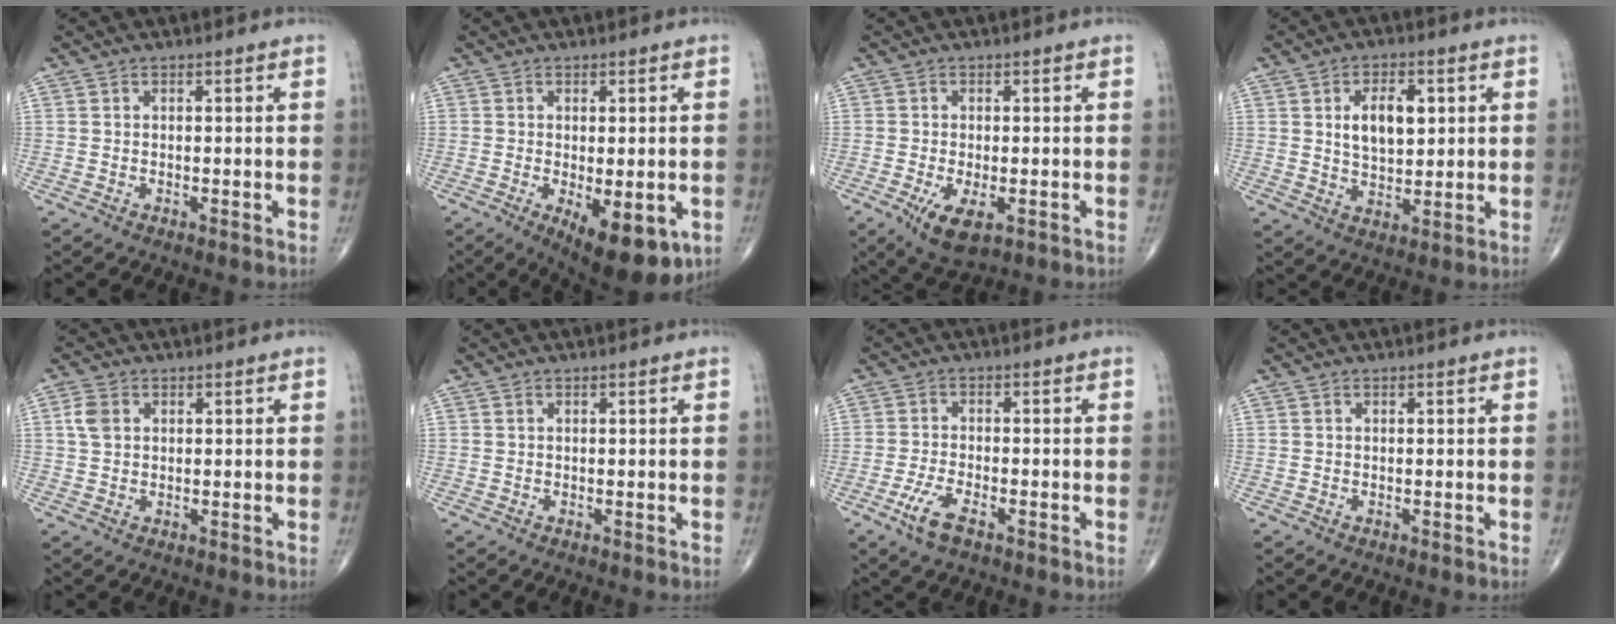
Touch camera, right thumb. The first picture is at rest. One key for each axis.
{"total": 11.8, "fx": -4.3, "fy": 4.8, "fz": 9.9, "tx": -0.127, "ty": -0.016, "tz": -0.053}
{"total": 6.5, "fx": -2.4, "fy": 2.9, "fz": 5.3, "tx": -0.093, "ty": -0.013, "tz": -0.034}
{"total": 8.6, "fx": 2.1, "fy": 4.9, "fz": 6.8, "tx": -0.089, "ty": -0.008, "tz": 0.040}
{"total": 3.2, "fx": 0.9, "fy": 2.3, "fz": 1.9, "tx": -0.039, "ty": 0.004, "tz": 0.018}
{"total": 0.0}
{"total": 5.2, "fx": -2.9, "fy": 1.9, "fz": 3.9, "tx": -0.086, "ty": 0.007, "tz": -0.054}
{"total": 0.0}